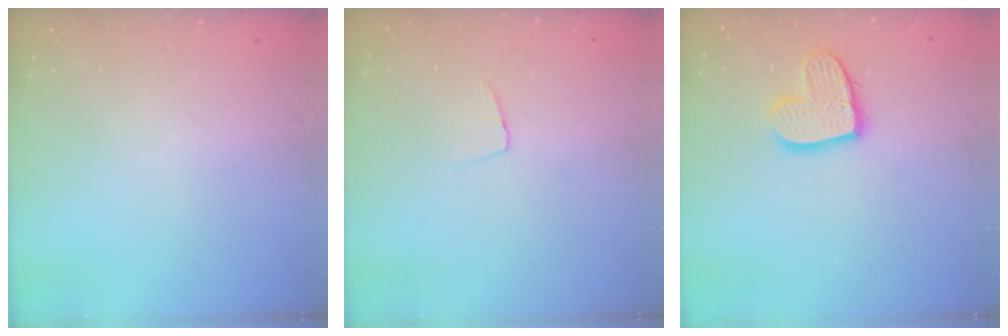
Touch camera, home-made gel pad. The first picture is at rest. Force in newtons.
{"total": 4.5, "press": 4.4, "slide": 0.3}
{"total": 12.6, "press": 12.5, "slide": 1.0}